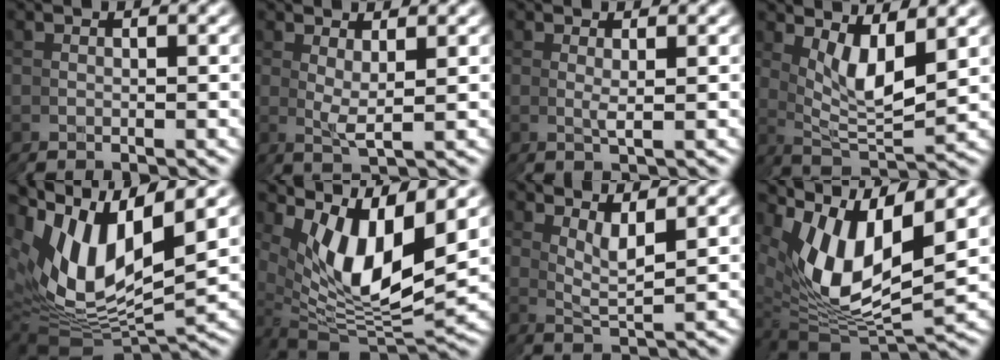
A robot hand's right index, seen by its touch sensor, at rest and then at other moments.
{"total": 1.9, "force": [1.2, 0.8, 1.2], "torque": [-0.028, -0.003, 0.019]}
{"total": 1.0, "force": [0.5, -0.9, -0.2], "torque": [-0.002, 0.001, 0.009]}
{"total": 4.9, "force": [2.4, 2.3, 3.6], "torque": [-0.071, -0.010, 0.043]}
{"total": 13.2, "force": [1.9, 9.2, 9.3], "torque": [-0.187, -0.015, 0.033]}
{"total": 10.9, "force": [0.3, 7.7, 7.7], "torque": [-0.149, -0.035, 0.020]}
{"total": 2.9, "force": [2.5, 0.9, 1.2], "torque": [-0.028, -0.006, 0.038]}
{"total": 11.4, "force": [0.4, 8.4, 7.7], "torque": [-0.162, -0.029, 0.020]}